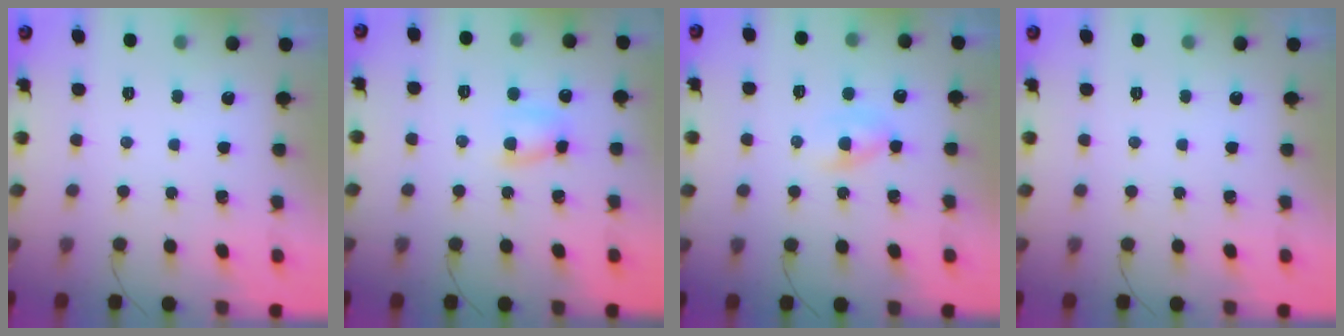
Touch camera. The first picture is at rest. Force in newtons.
{"total": 5.3, "press": 5.2, "slide": 0.7}
{"total": 3.5, "press": 3.4, "slide": 0.9}
{"total": 0.0}